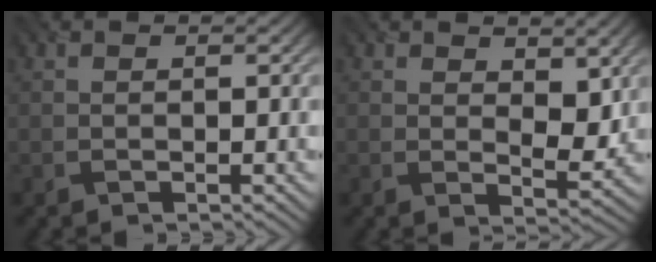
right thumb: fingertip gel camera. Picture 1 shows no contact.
{"total": 5.1, "force": [2.2, 2.7, 3.7], "torque": [-0.061, -0.010, 0.039]}